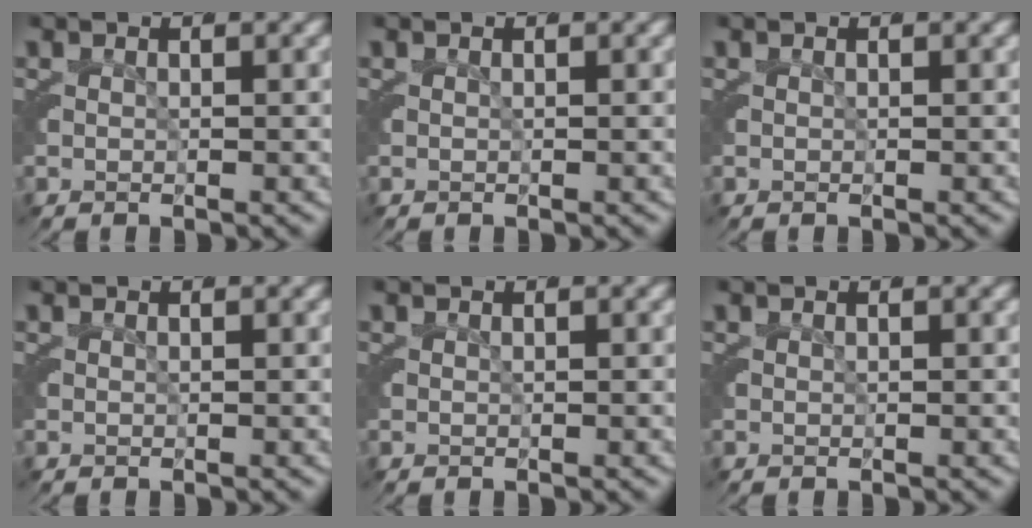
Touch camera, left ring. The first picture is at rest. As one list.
[{"total": 0.0}, {"total": 0.0}, {"total": 0.0}, {"total": 0.0}, {"total": 0.0}]